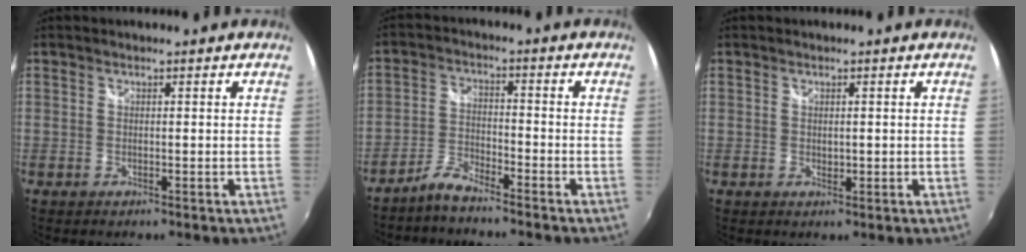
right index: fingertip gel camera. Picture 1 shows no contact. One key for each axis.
{"total": 4.5, "fx": -4.1, "fy": 0.3, "fz": 1.8, "tx": -0.053, "ty": 0.005, "tz": -0.084}
{"total": 0.8, "fx": 0.3, "fy": 0.5, "fz": 0.5, "tx": -0.008, "ty": 0.001, "tz": 0.009}